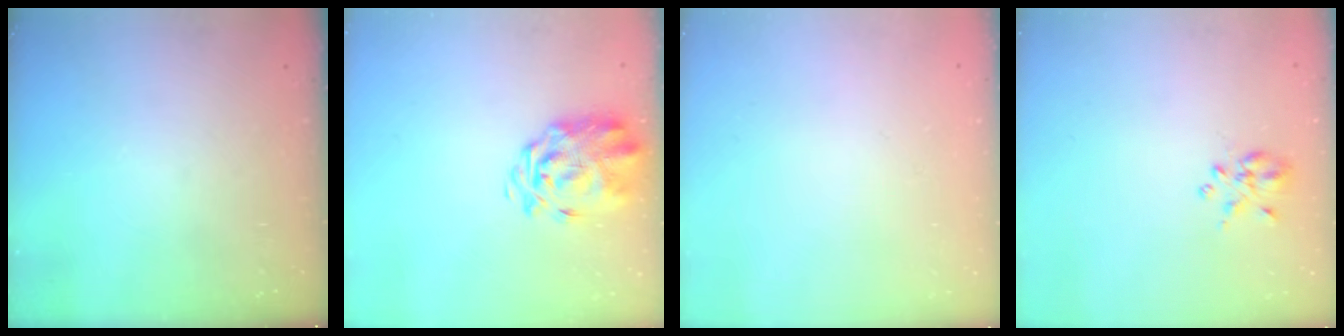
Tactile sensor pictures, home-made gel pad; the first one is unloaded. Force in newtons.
{"total": 4.3, "press": 4.1, "slide": 1.3}
{"total": 1.8, "press": 1.8, "slide": 0.2}
{"total": 3.5, "press": 3.3, "slide": 1.2}